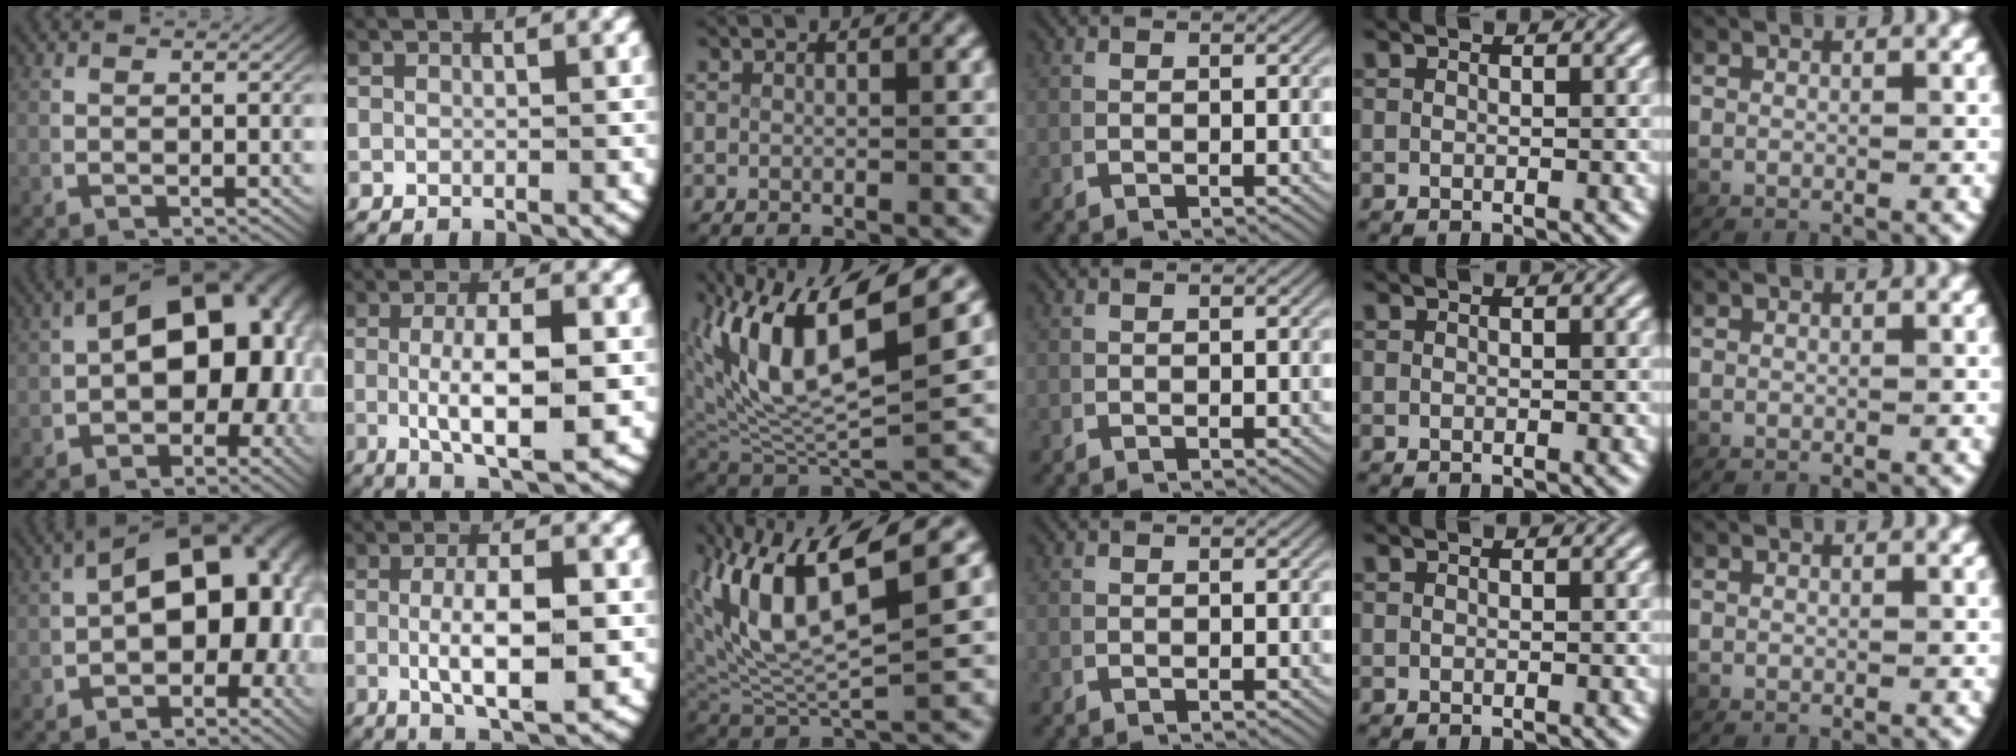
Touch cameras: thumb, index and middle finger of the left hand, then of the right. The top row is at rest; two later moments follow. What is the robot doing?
{"motion": "lift_and_place", "object": "ribbon"}